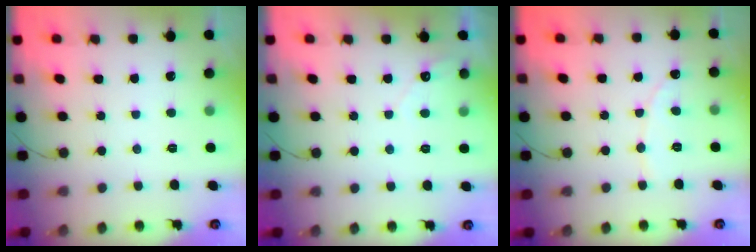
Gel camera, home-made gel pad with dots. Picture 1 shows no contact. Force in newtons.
{"total": 2.9, "press": 2.9, "slide": 0.1}
{"total": 1.9, "press": 1.8, "slide": 0.2}